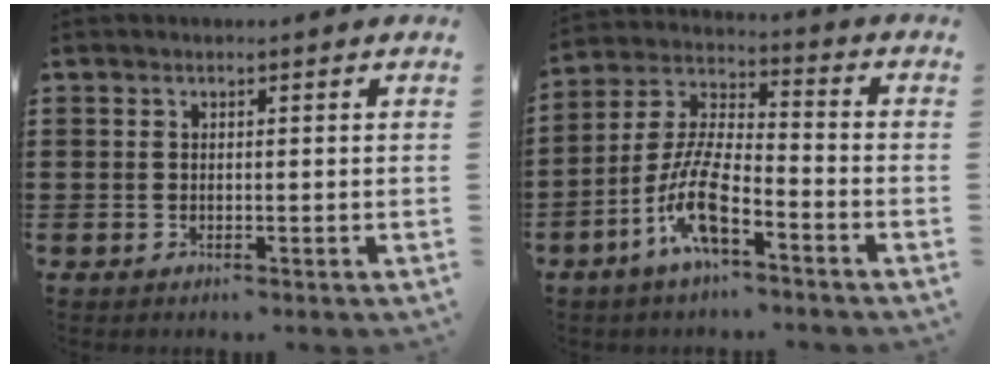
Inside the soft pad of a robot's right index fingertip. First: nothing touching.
{"total": 9.9, "force": [-5.5, 2.8, 7.7], "torque": [-0.182, -0.009, -0.106]}